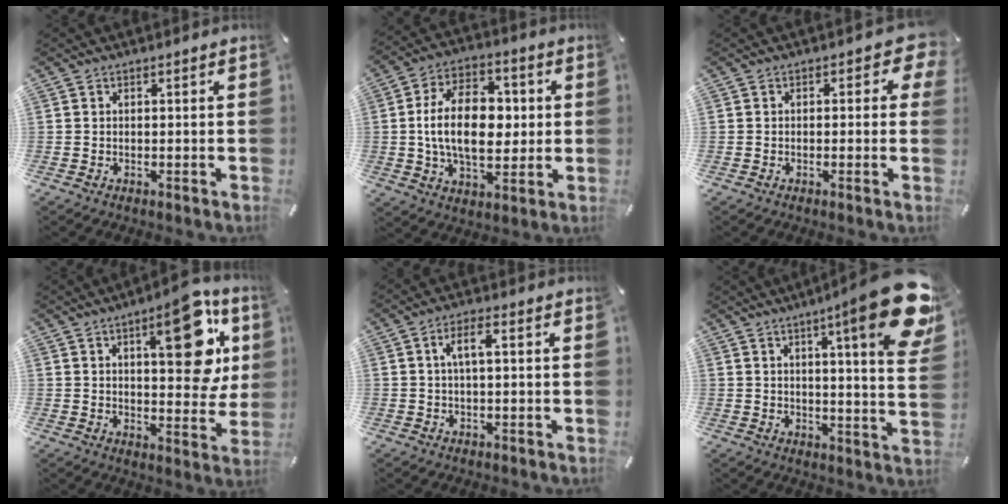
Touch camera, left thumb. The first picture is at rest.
{"total": 16.9, "force": [0.5, 10.7, 13.1], "torque": [-0.235, 0.010, 0.006]}
{"total": 4.4, "force": [0.8, 2.6, 3.4], "torque": [-0.034, -0.001, 0.007]}
{"total": 19.7, "force": [7.9, 8.7, 15.9], "torque": [-0.183, -0.037, 0.115]}
{"total": 4.2, "force": [0.6, 1.2, 4.0], "torque": [-0.078, 0.009, 0.007]}
{"total": 19.2, "force": [9.4, 2.9, 16.5], "torque": [-0.240, -0.054, 0.135]}